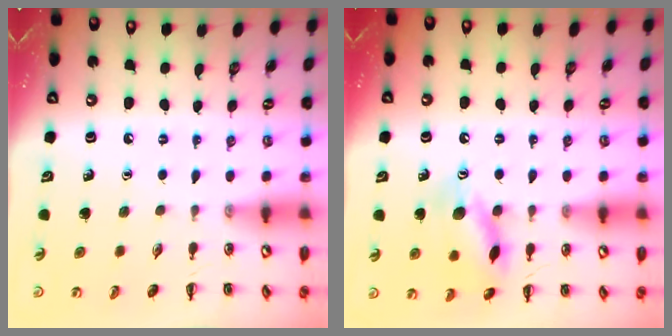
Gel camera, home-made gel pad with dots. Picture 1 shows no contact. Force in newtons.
{"total": 12.8, "press": 12.8, "slide": 1.2}